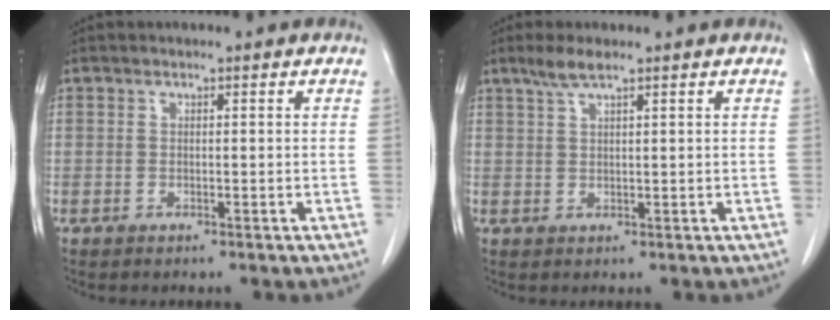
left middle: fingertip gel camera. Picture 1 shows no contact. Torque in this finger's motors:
{"motor_torque": [0.19, -0.15, -0.01, 0.00]}